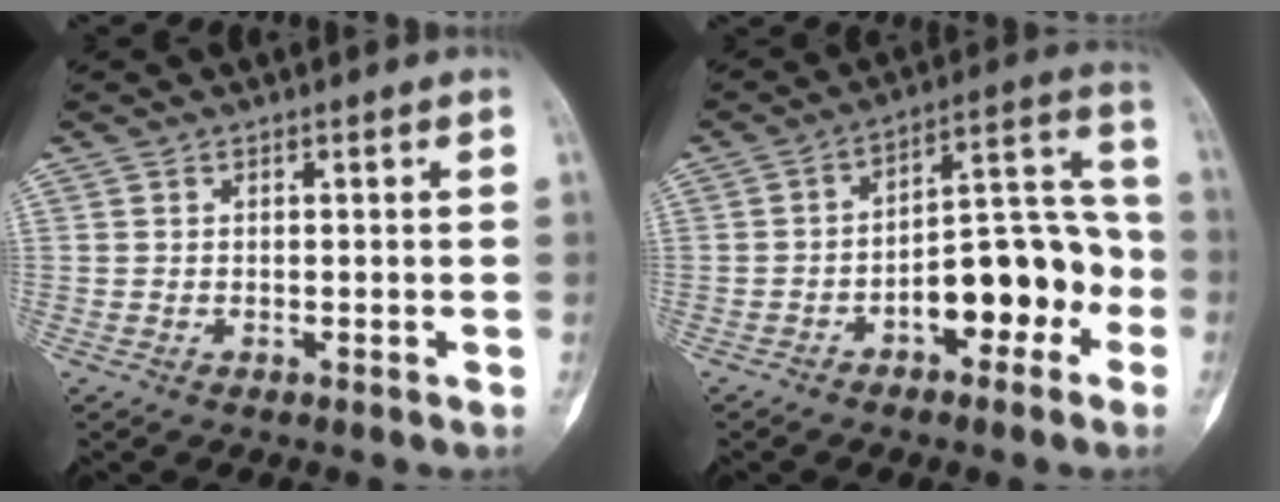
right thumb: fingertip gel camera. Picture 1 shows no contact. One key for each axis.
{"total": 14.0, "fx": -4.9, "fy": 7.0, "fz": 11.2, "tx": -0.131, "ty": 0.061, "tz": -0.072}